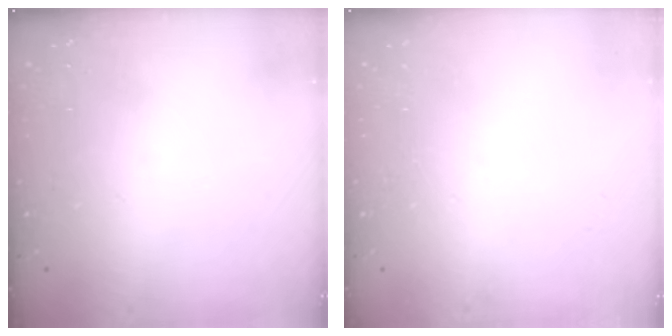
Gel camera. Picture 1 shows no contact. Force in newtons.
{"total": 0.0}